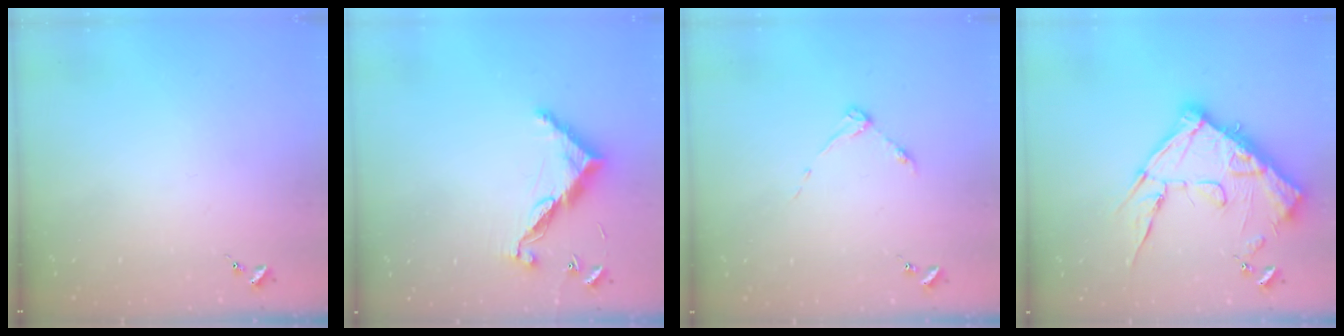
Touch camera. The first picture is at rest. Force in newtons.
{"total": 10.9, "press": 10.9, "slide": 0.4}
{"total": 3.7, "press": 3.7, "slide": 0.4}
{"total": 19.4, "press": 19.4, "slide": 1.0}